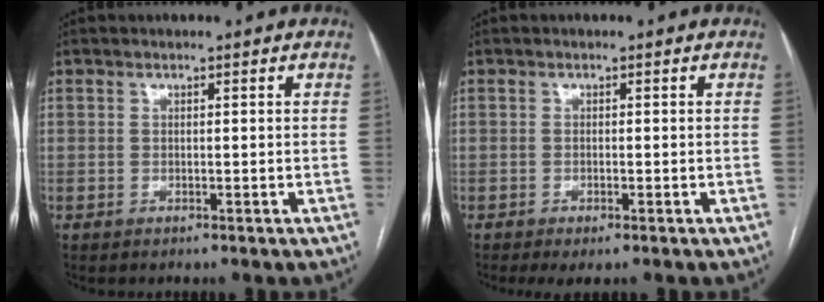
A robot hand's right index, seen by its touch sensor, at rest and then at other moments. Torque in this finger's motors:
{"motor_torque": [0.45, -0.35, 0.17, 0.04]}